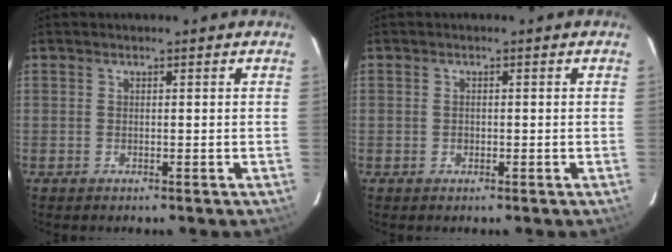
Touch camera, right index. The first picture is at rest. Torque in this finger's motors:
{"motor_torque": [0.15, 0.03, 0.07, 0.00]}